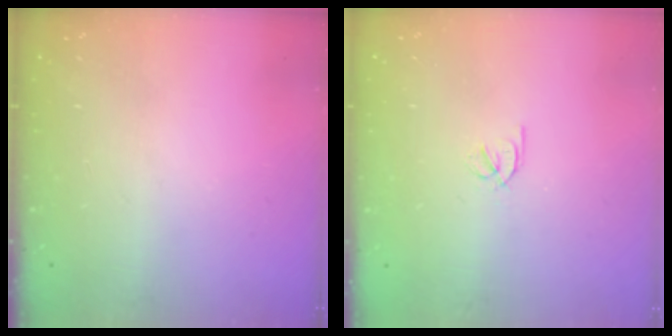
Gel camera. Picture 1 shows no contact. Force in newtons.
{"total": 2.1, "press": 2.1, "slide": 0.4}